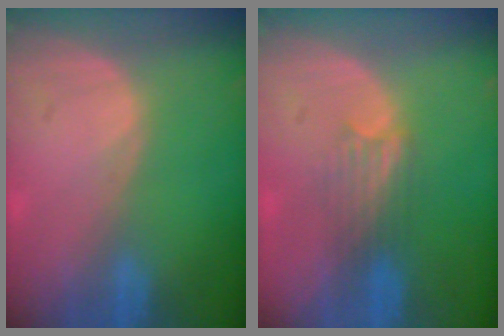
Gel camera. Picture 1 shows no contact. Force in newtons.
{"total": 3.3, "press": 3.0, "slide": 1.3}